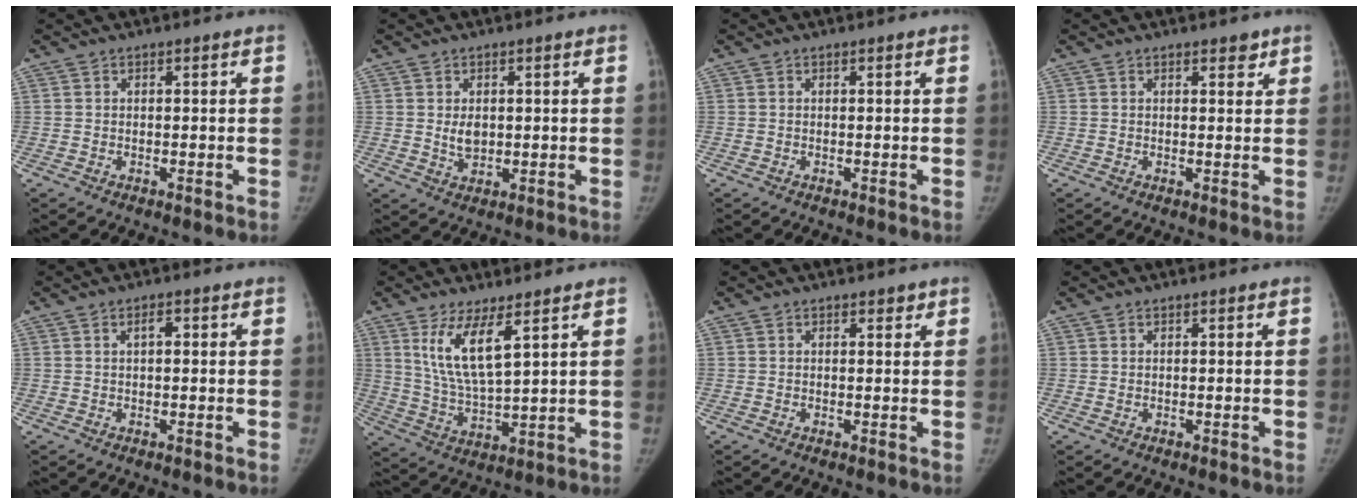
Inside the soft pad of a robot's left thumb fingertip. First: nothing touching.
{"total": 3.2, "force": [0.4, 2.2, 2.2], "torque": [-0.027, -0.008, 0.014]}
{"total": 0.0}
{"total": 2.0, "force": [1.4, 0.9, 1.1], "torque": [-0.003, -0.008, 0.017]}
{"total": 1.7, "force": [0.5, 0.8, 1.4], "torque": [-0.024, 0.004, 0.008]}
{"total": 9.8, "force": [5.0, 2.4, 8.1], "torque": [-0.156, -0.041, 0.109]}
{"total": 1.0, "force": [0.8, 0.6, 0.4], "torque": [0.005, -0.004, 0.006]}
{"total": 0.0}